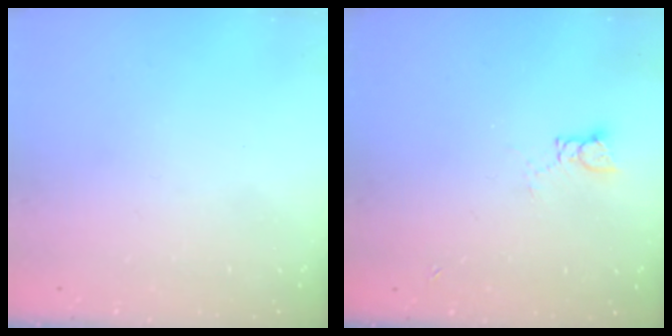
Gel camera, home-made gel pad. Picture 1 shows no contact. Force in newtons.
{"total": 3.6, "press": 3.6, "slide": 0.4}